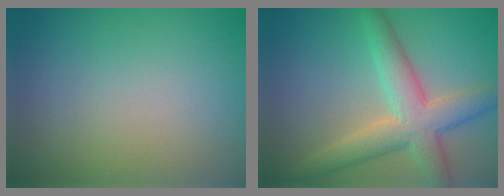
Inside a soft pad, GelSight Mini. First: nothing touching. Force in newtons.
{"total": 5.5, "press": 5.5, "slide": 0.5}